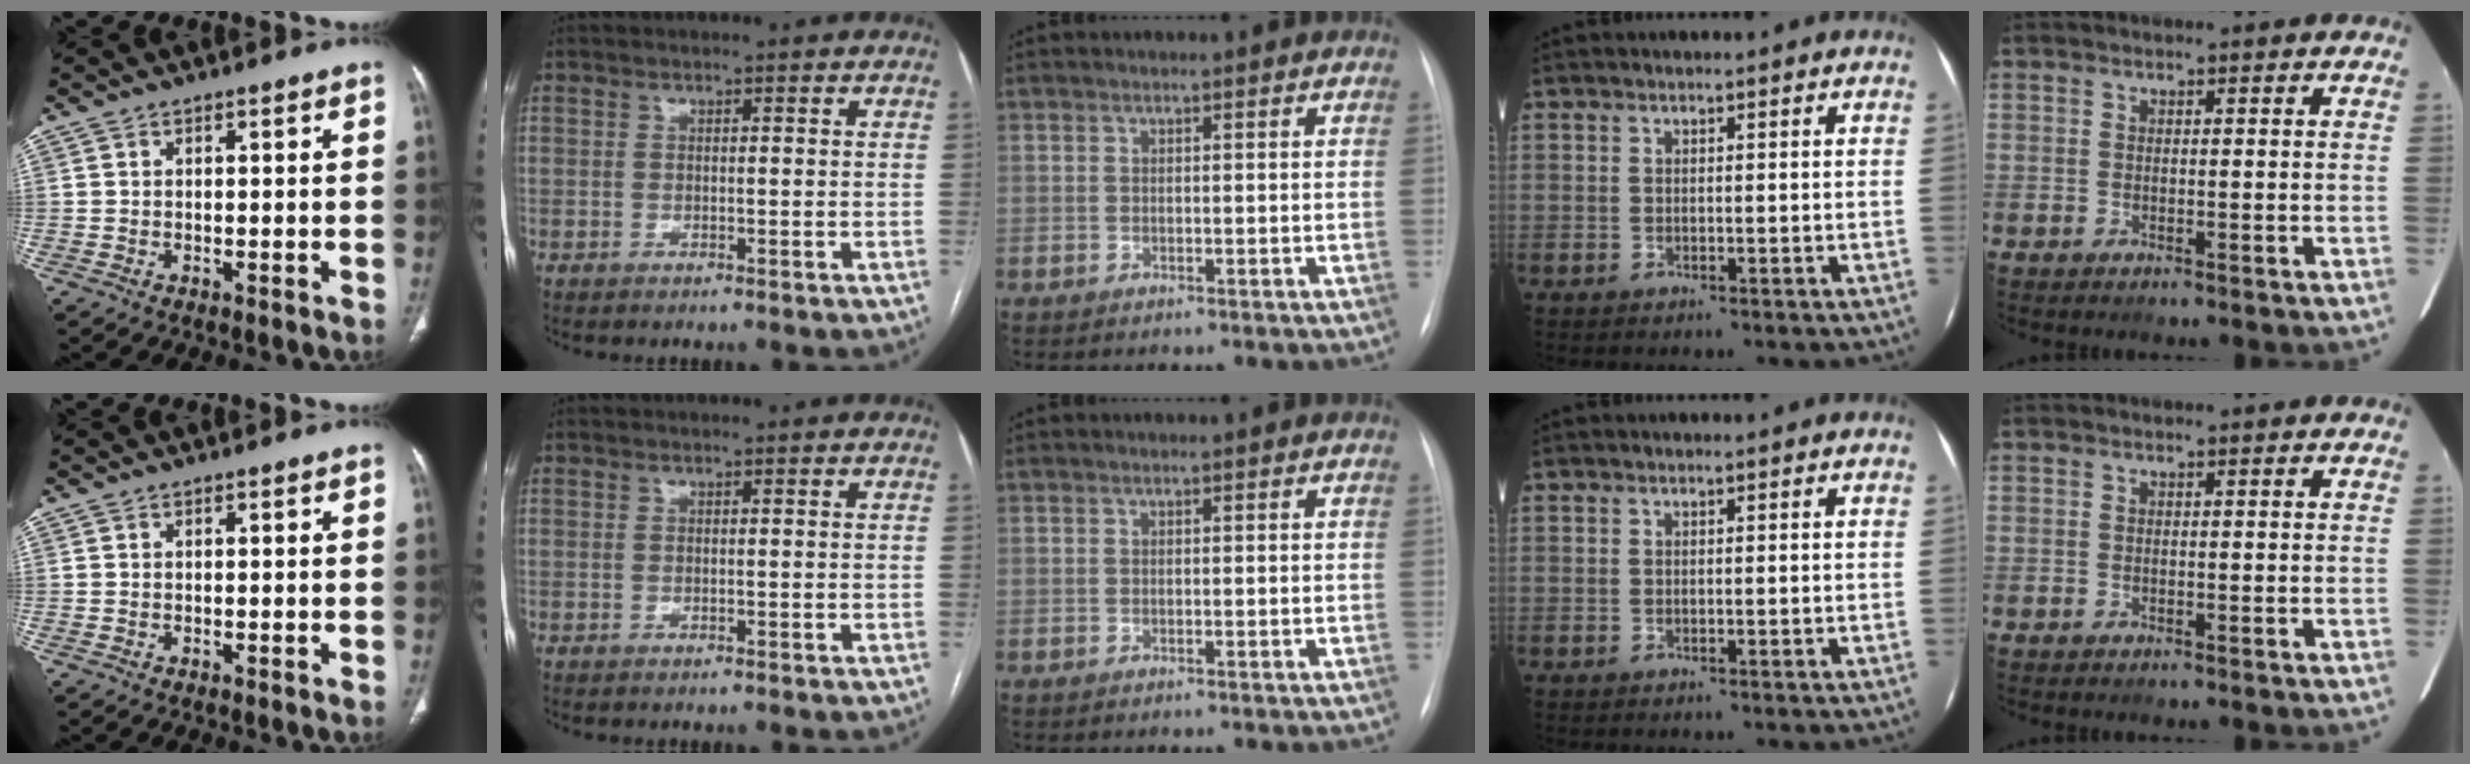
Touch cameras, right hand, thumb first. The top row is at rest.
{}